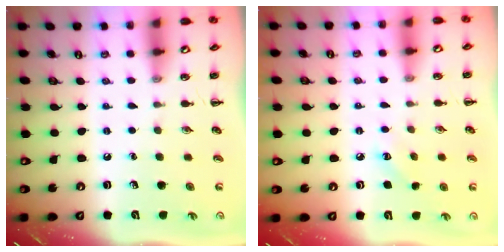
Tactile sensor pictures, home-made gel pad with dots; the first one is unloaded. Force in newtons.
{"total": 4.7, "press": 4.5, "slide": 1.2}